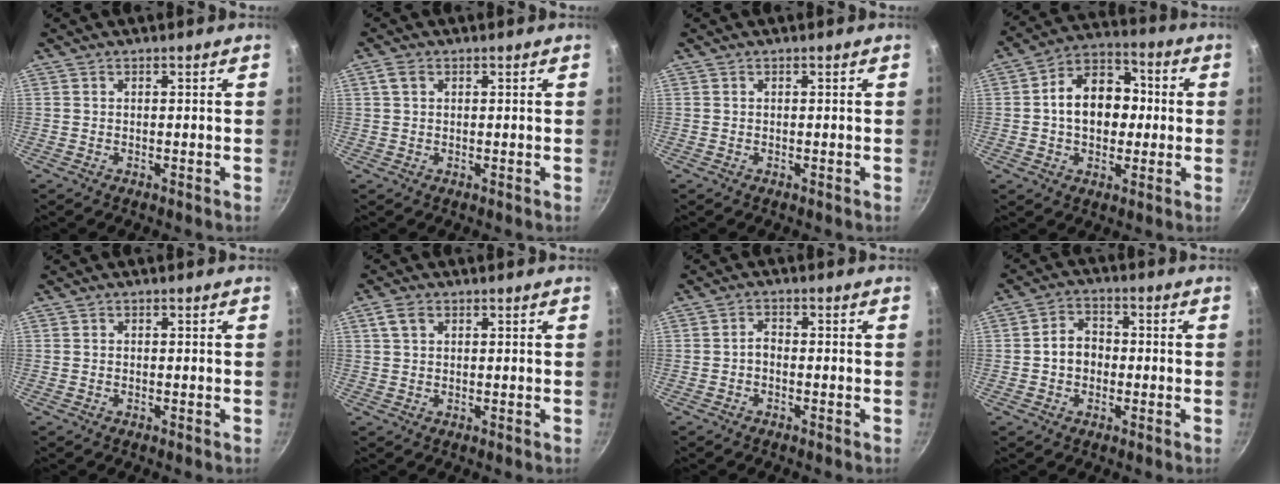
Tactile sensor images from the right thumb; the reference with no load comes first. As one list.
[{"total": 2.6, "force": [0.9, 1.8, 1.6], "torque": [-0.024, 0.004, 0.019]}, {"total": 0.0}, {"total": 14.1, "force": [0.5, 10.2, 9.6], "torque": [-0.111, 0.029, -0.008]}, {"total": 0.0}, {"total": 3.4, "force": [1.4, 2.3, 2.1], "torque": [-0.034, 0.005, 0.026]}, {"total": 1.9, "force": [-0.9, 1.1, 1.2], "torque": [-0.019, 0.015, -0.019]}, {"total": 6.2, "force": [-0.6, 4.9, 3.6], "torque": [-0.035, 0.017, -0.017]}]